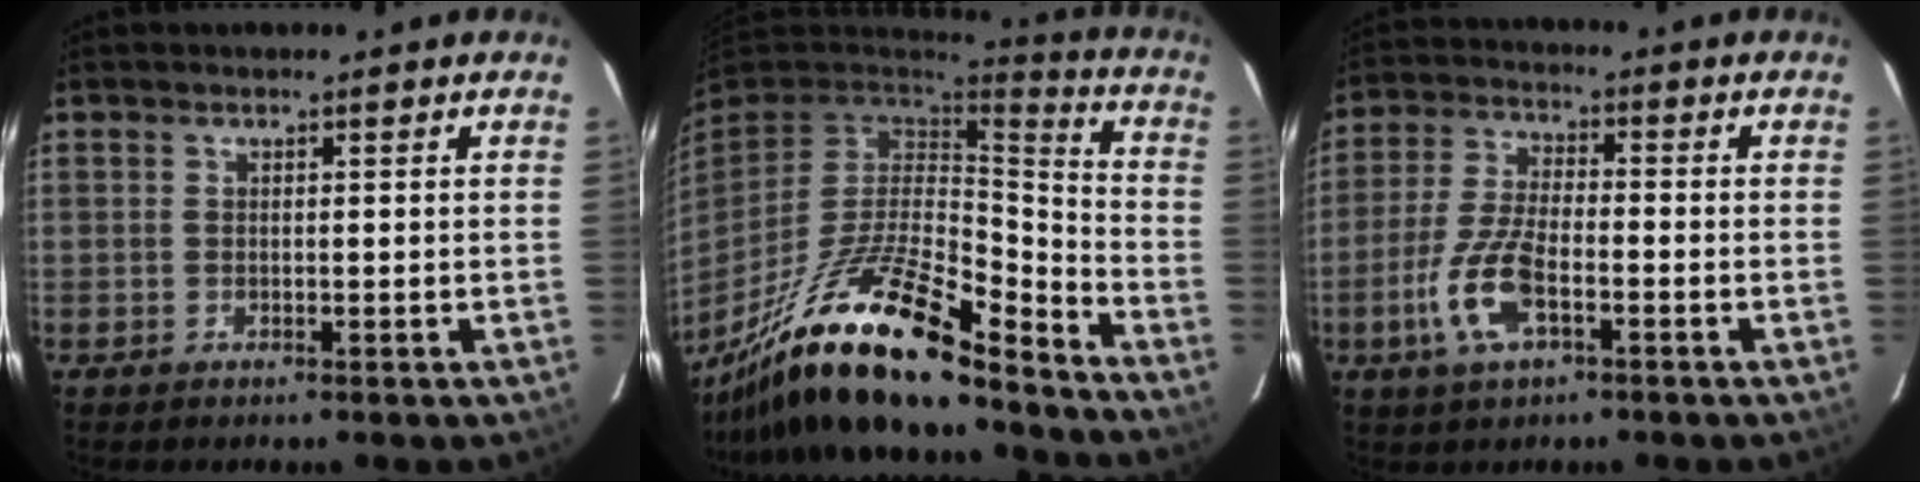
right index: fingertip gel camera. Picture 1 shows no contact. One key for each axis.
{"total": 24.4, "fx": -16.9, "fy": 6.2, "fz": 16.4, "tx": -0.317, "ty": -0.033, "tz": -0.296}
{"total": 10.3, "fx": -4.2, "fy": 4.0, "fz": 8.4, "tx": -0.185, "ty": -0.003, "tz": -0.081}